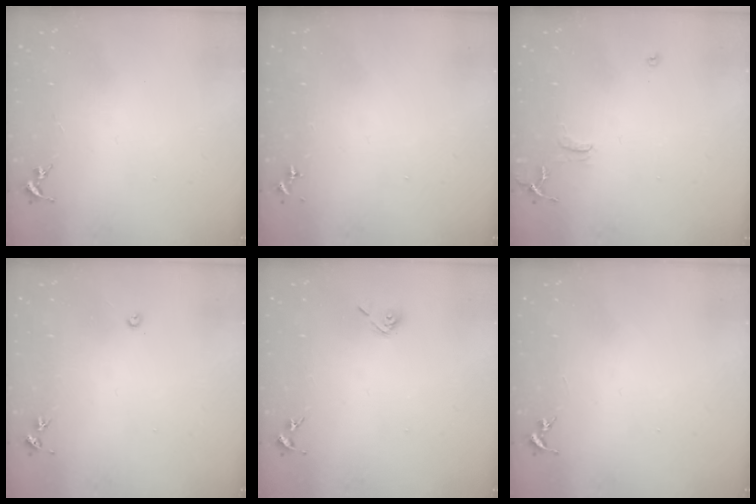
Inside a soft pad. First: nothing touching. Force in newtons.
{"total": 0.0}
{"total": 7.2, "press": 7.2, "slide": 0.8}
{"total": 3.0, "press": 3.0, "slide": 0.4}
{"total": 5.3, "press": 4.9, "slide": 2.0}
{"total": 0.0}